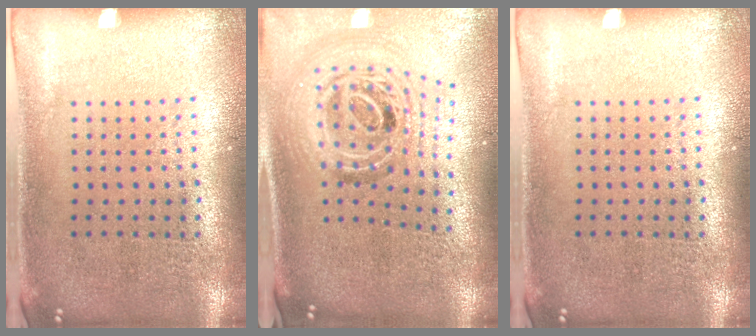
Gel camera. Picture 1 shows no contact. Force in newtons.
{"total": 2.1, "press": 1.6, "slide": 1.3}
{"total": 0.0}